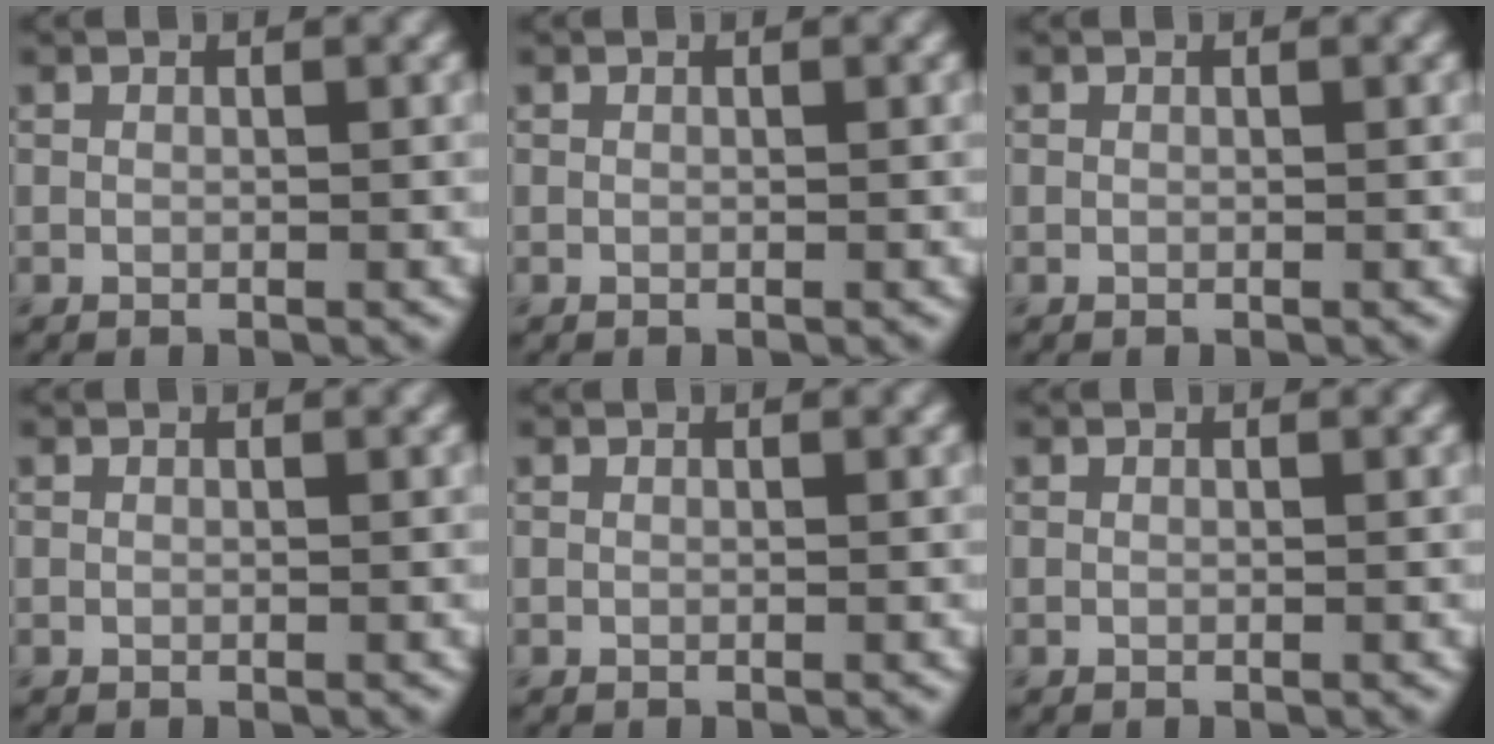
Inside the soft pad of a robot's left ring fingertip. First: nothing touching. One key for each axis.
{"total": 0.0}
{"total": 0.0}
{"total": 0.0}
{"total": 0.0}
{"total": 0.0}